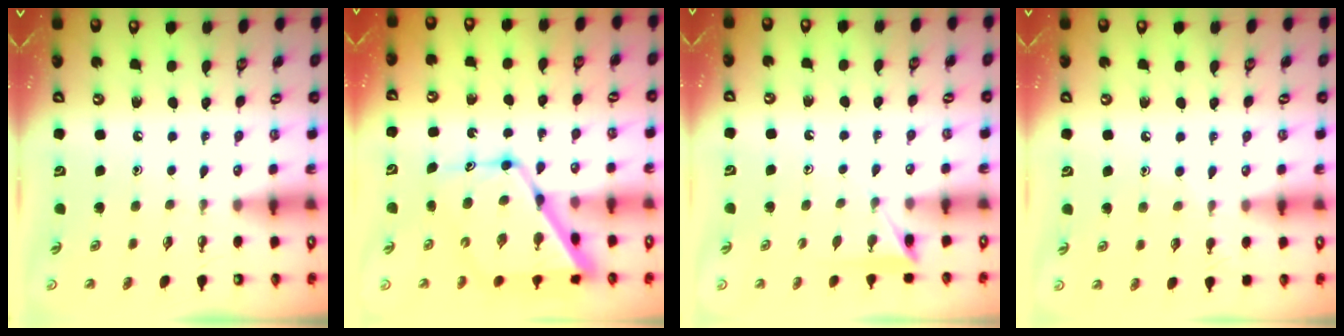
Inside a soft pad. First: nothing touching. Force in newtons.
{"total": 16.7, "press": 16.6, "slide": 1.4}
{"total": 5.2, "press": 5.2, "slide": 0.6}
{"total": 7.0, "press": 7.0, "slide": 0.7}